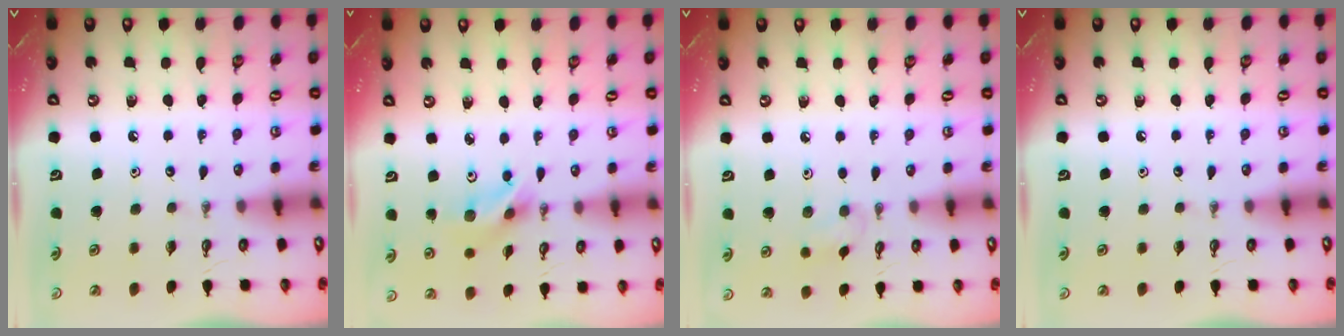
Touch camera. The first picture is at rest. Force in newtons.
{"total": 9.4, "press": 5.3, "slide": 7.8}
{"total": 5.3, "press": 5.2, "slide": 0.9}
{"total": 0.0}